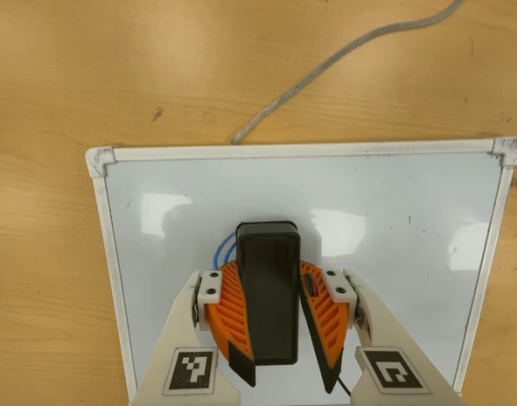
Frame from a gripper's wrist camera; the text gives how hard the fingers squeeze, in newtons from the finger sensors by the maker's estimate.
{"total": 15.5, "left": 16.3, "right": 14.8}